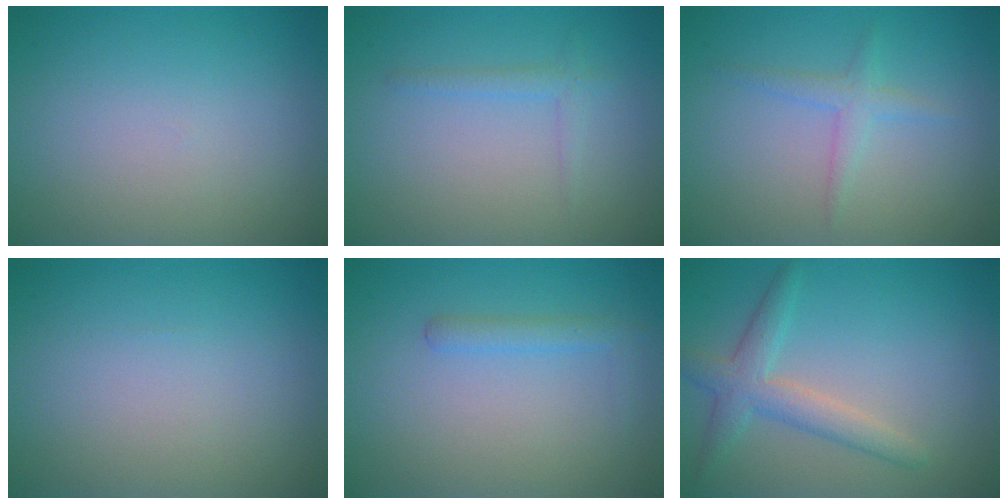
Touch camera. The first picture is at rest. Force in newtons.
{"total": 1.3, "press": 1.3, "slide": 0.1}
{"total": 1.7, "press": 1.7, "slide": 0.0}
{"total": 0.0}
{"total": 1.6, "press": 1.6, "slide": 0.1}
{"total": 3.3, "press": 3.3, "slide": 0.0}